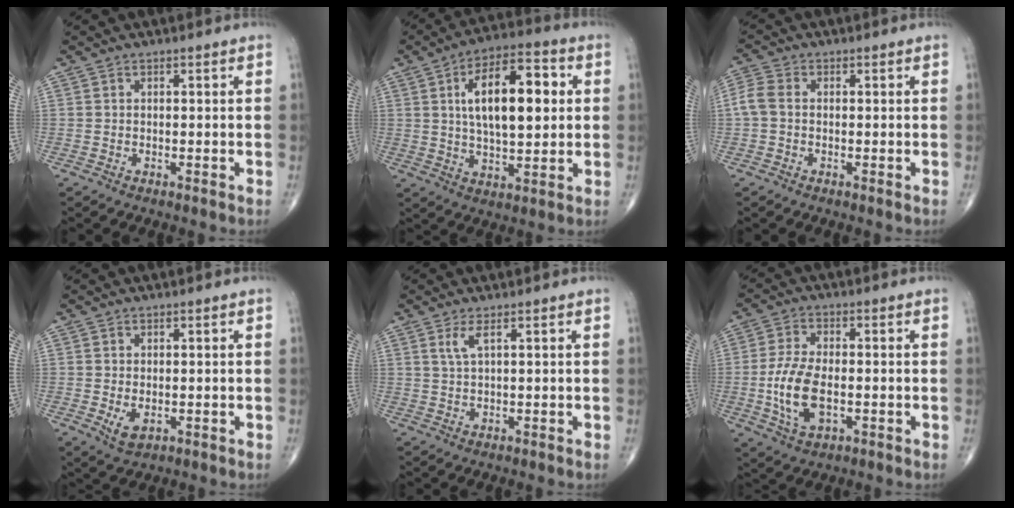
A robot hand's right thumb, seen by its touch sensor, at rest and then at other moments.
{"total": 16.3, "force": [3.1, 7.4, 14.2], "torque": [-0.207, 0.010, 0.047]}
{"total": 3.8, "force": [-0.2, 2.7, 2.7], "torque": [-0.069, 0.009, -0.014]}
{"total": 3.0, "force": [-0.5, 1.8, 2.4], "torque": [-0.036, -0.007, 0.000]}
{"total": 2.3, "force": [1.1, 0.3, 2.0], "torque": [-0.052, -0.002, 0.028]}
{"total": 10.1, "force": [-1.7, 5.1, 8.5], "torque": [-0.173, 0.002, -0.032]}